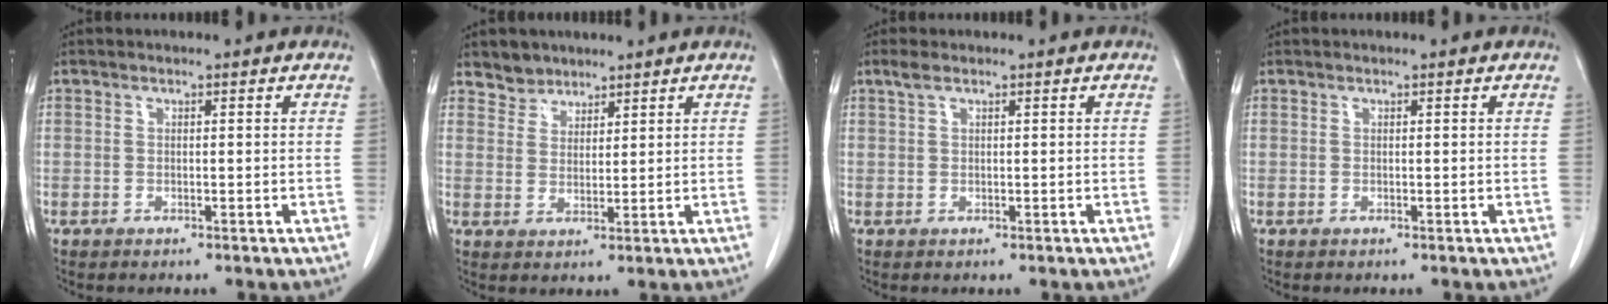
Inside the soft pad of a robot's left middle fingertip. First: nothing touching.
{"total": 3.4, "force": [2.9, 1.8, -0.2], "torque": [0.010, 0.003, 0.048]}
{"total": 1.3, "force": [0.9, 0.3, 0.9], "torque": [-0.025, 0.013, 0.021]}
{"total": 0.0}